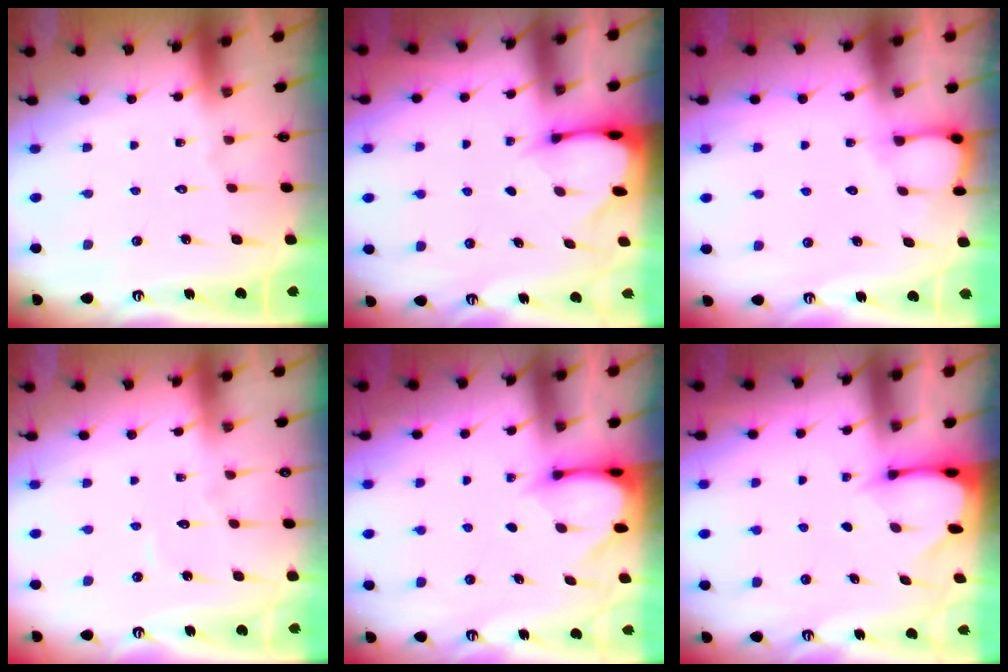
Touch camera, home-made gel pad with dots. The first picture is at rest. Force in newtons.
{"total": 2.5, "press": 2.5, "slide": 0.1}
{"total": 2.6, "press": 2.6, "slide": 0.3}
{"total": 2.9, "press": 2.9, "slide": 0.3}
{"total": 3.1, "press": 3.1, "slide": 0.2}
{"total": 2.4, "press": 2.3, "slide": 0.3}